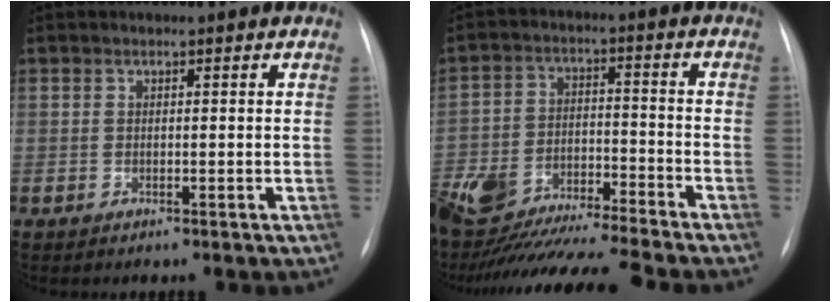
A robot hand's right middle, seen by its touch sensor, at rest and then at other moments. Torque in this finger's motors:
{"motor_torque": [1.09, -1.05, 0.49, 0.20]}